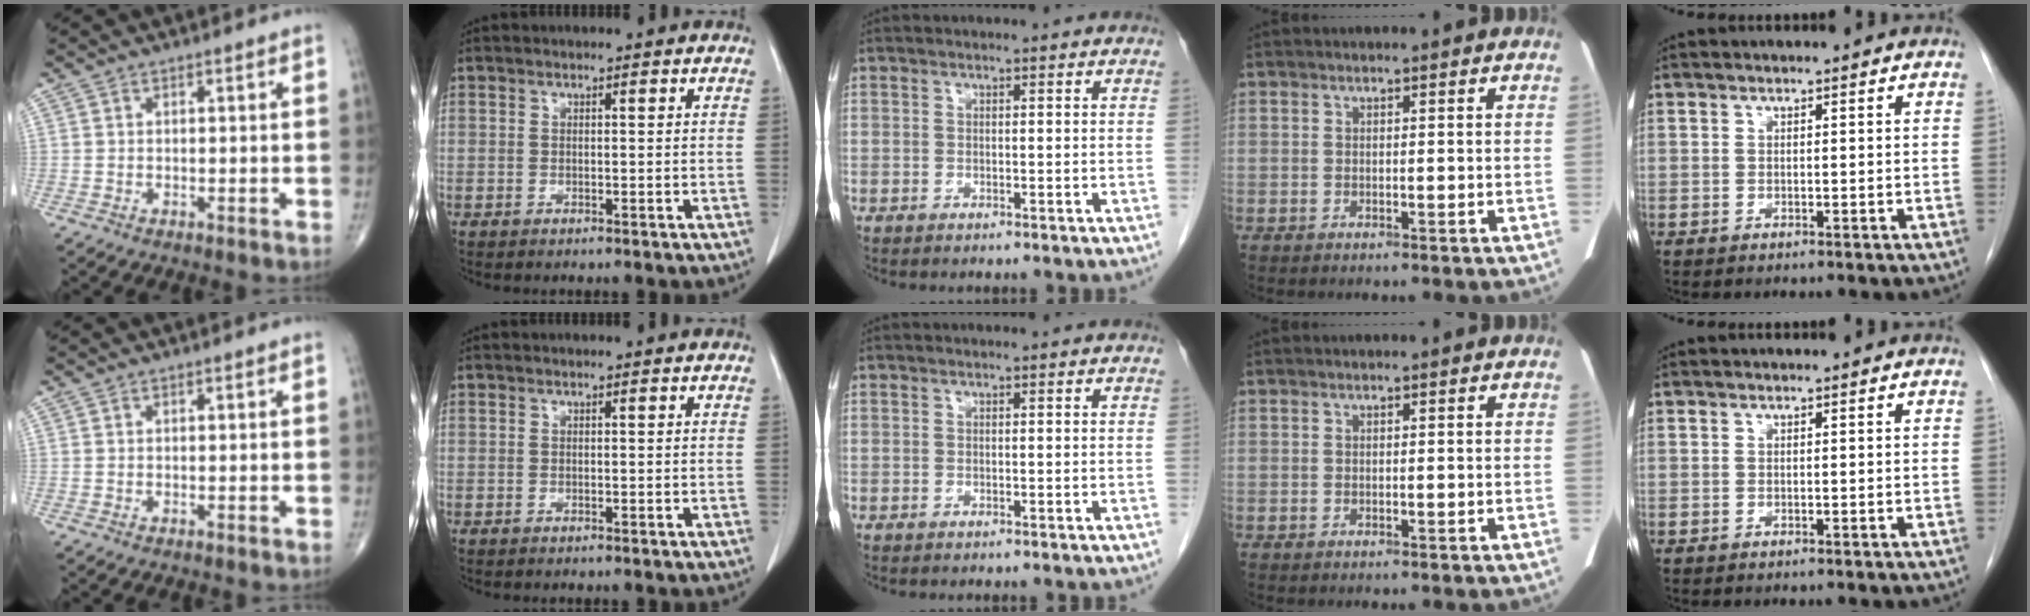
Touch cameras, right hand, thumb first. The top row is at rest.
{}